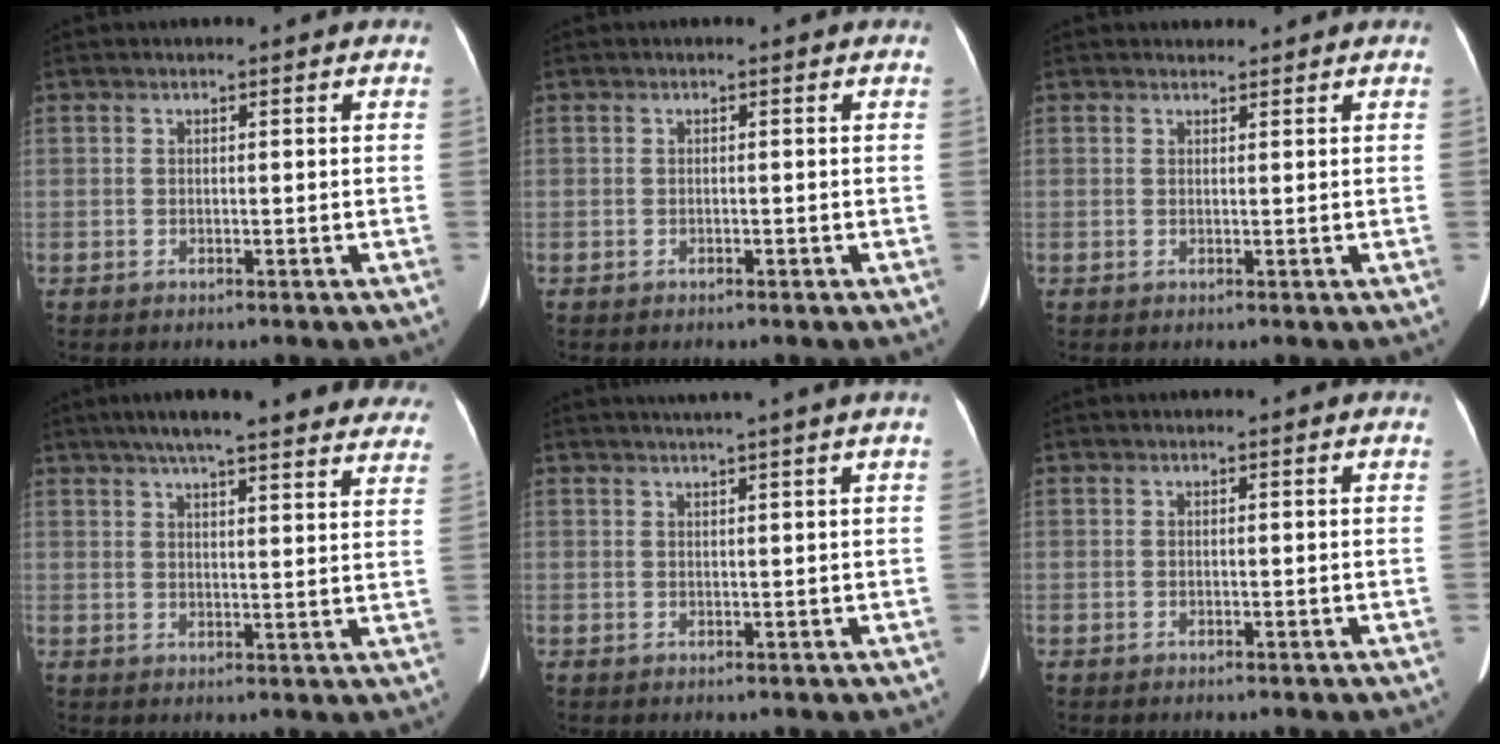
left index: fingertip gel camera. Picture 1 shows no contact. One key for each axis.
{"total": 0.0}
{"total": 1.0, "fx": 0.9, "fy": 0.3, "fz": -0.2, "tx": -0.005, "ty": 0.002, "tz": 0.015}
{"total": 23.5, "fx": 20.1, "fy": 3.8, "fz": 11.6, "tx": -0.164, "ty": 0.011, "tz": 0.239}
{"total": 3.3, "fx": 2.6, "fy": -1.1, "fz": 1.7, "tx": -0.018, "ty": 0.008, "tz": 0.040}
{"total": 0.0}